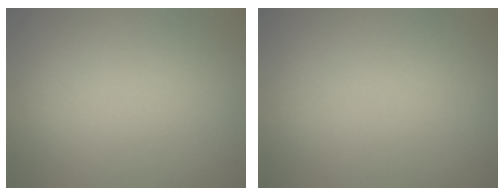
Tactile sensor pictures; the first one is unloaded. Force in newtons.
{"total": 0.0}